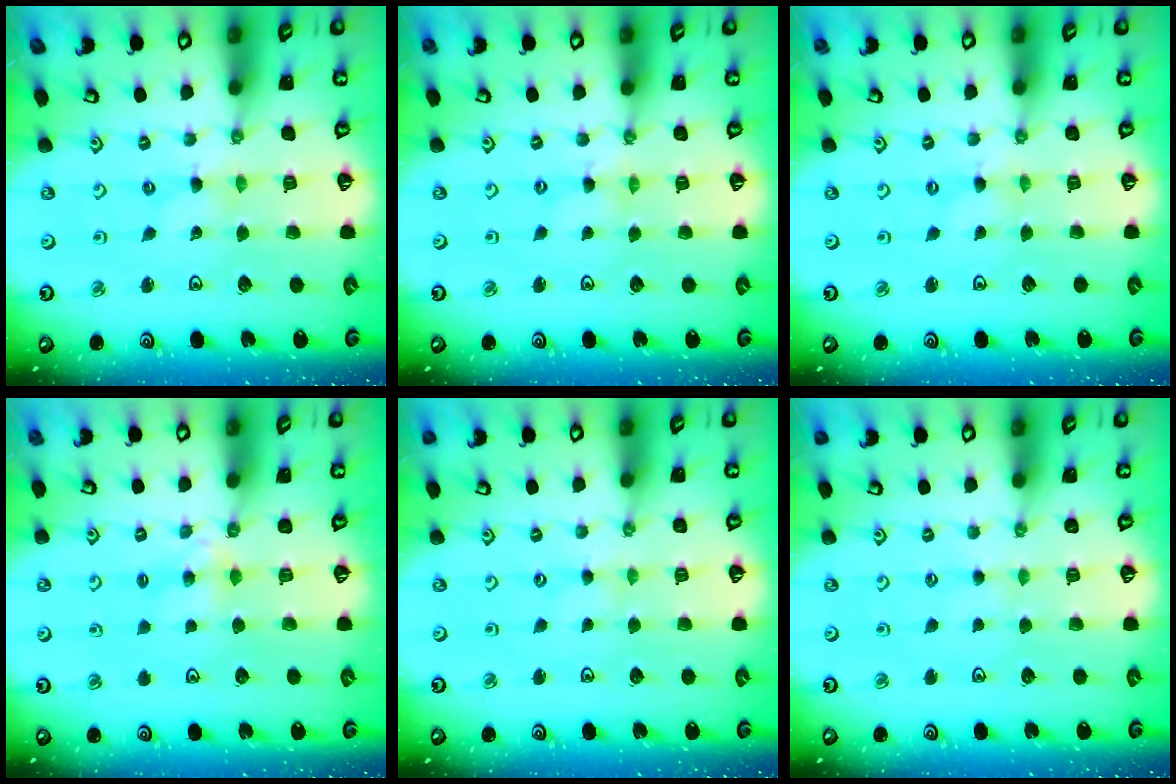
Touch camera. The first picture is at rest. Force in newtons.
{"total": 0.7, "press": 0.7, "slide": 0.2}
{"total": 0.0}
{"total": 4.0, "press": 4.0, "slide": 0.7}
{"total": 0.0}
{"total": 0.6, "press": 0.6, "slide": 0.2}